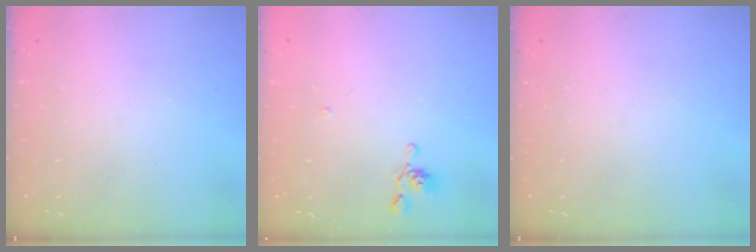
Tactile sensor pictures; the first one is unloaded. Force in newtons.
{"total": 6.2, "press": 6.2, "slide": 0.2}
{"total": 0.0}